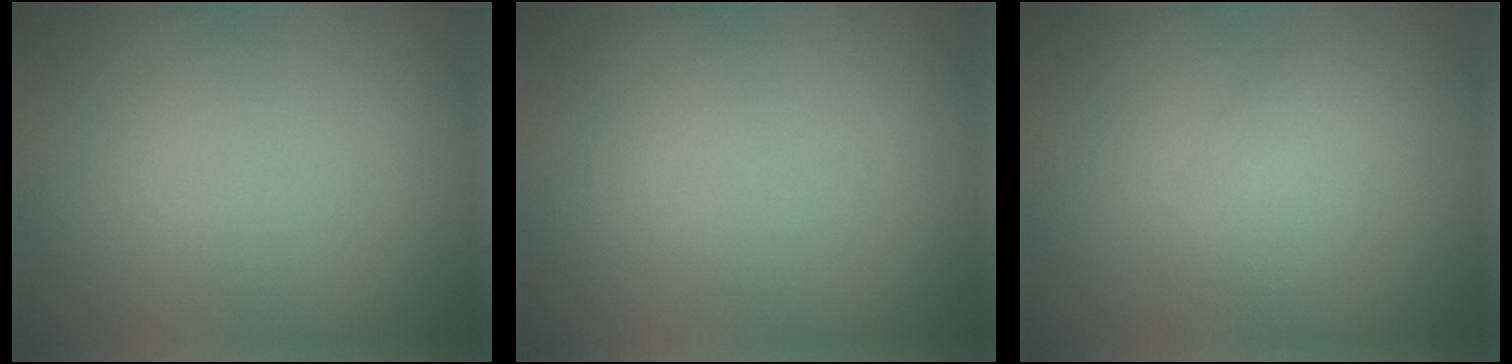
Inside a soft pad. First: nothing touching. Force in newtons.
{"total": 0.0}
{"total": 2.8, "press": 2.8, "slide": 0.1}